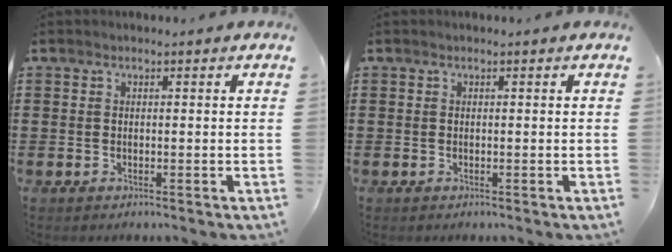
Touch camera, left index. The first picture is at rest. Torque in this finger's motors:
{"motor_torque": [0.11, 0.09, 0.03, -0.01]}